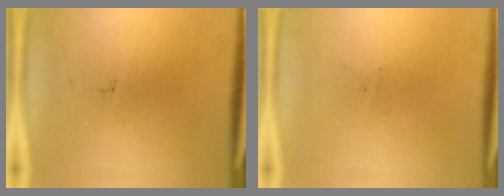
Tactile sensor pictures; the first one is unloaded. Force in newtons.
{"total": 0.0}